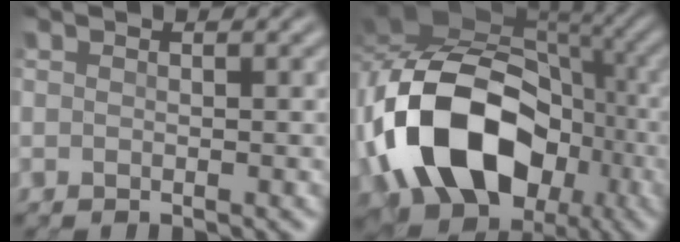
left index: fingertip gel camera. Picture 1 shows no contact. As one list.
[{"total": 15.7, "force": [-4.3, 10.9, 10.4], "torque": [-0.191, 0.002, -0.073]}]